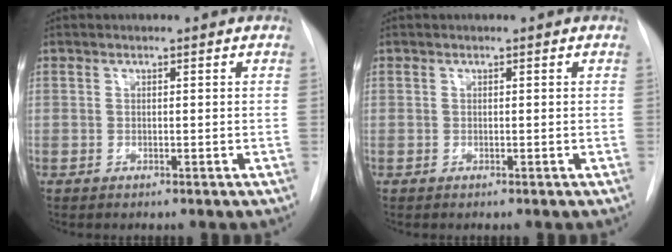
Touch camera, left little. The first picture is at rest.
{"total": 0.0}